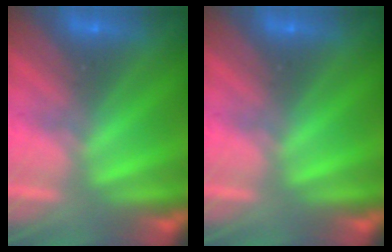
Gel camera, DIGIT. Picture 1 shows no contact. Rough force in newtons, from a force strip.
{"total": 0.0}